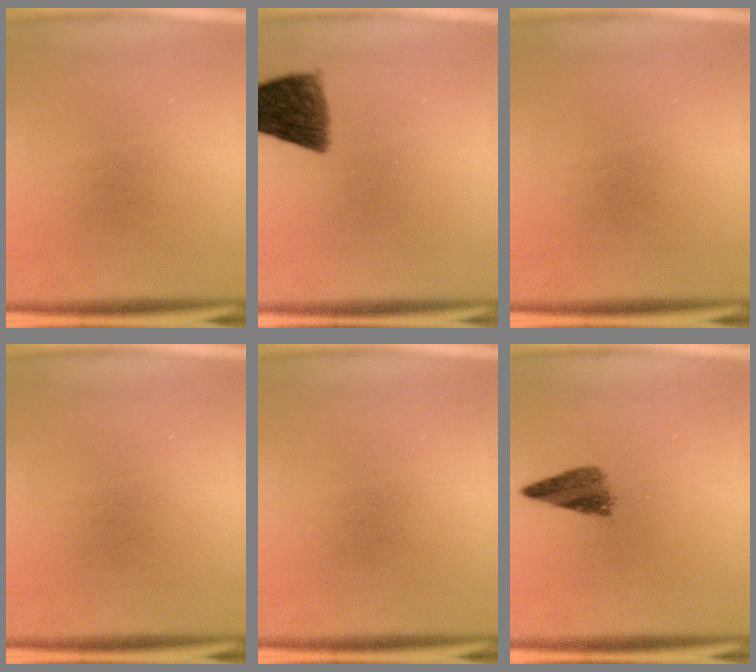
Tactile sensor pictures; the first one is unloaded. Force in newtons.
{"total": 9.1}
{"total": 0.0}
{"total": 0.0}
{"total": 0.0}
{"total": 3.9}